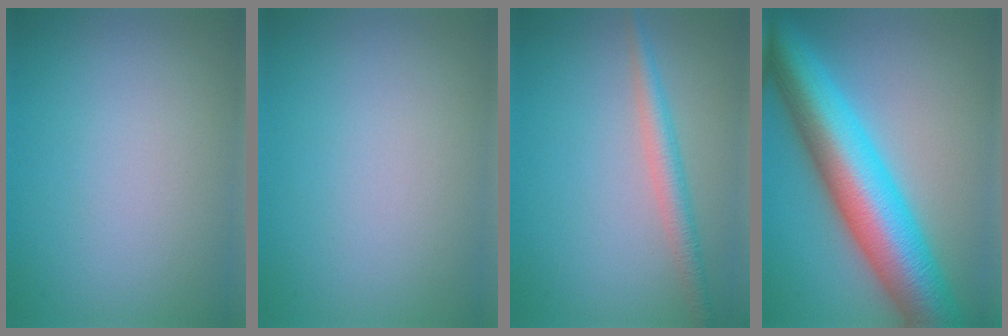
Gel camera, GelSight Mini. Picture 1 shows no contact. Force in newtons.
{"total": 0.0}
{"total": 2.6, "press": 2.6, "slide": 0.0}
{"total": 12.8, "press": 12.8, "slide": 0.2}